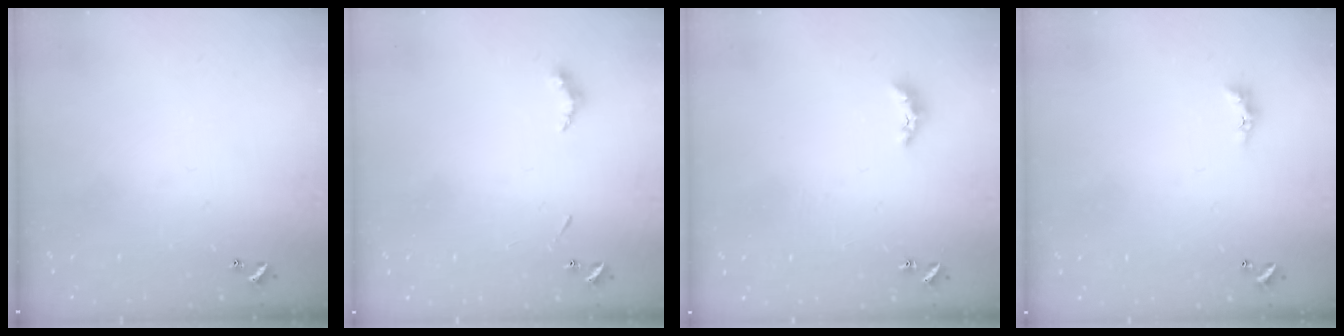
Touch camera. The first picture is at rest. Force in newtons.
{"total": 4.6, "press": 4.6, "slide": 0.7}
{"total": 3.7, "press": 3.7, "slide": 0.6}
{"total": 2.5, "press": 2.5, "slide": 0.6}